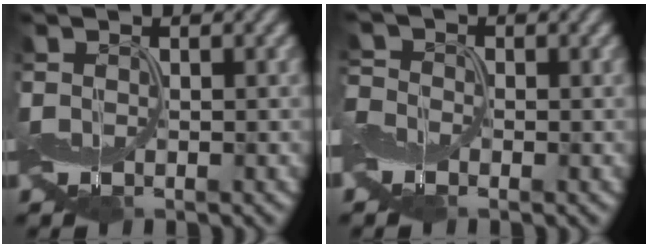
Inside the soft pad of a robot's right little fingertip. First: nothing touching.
{"total": 1.8, "force": [-1.3, 1.2, 0.1], "torque": [-0.011, 0.001, -0.036]}